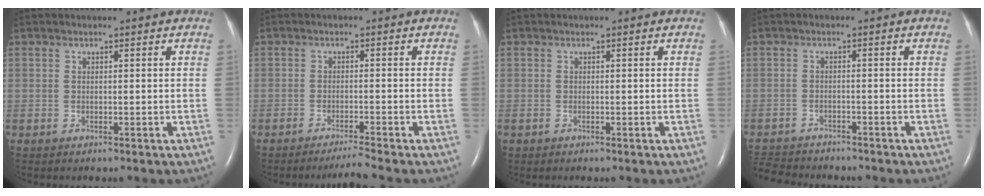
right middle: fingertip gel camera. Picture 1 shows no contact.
{"total": 2.7, "force": [-2.4, -1.2, 0.7], "torque": [-0.017, -0.012, -0.043]}
{"total": 0.0}
{"total": 7.9, "force": [-7.4, 1.8, 2.0], "torque": [-0.040, -0.009, -0.113]}